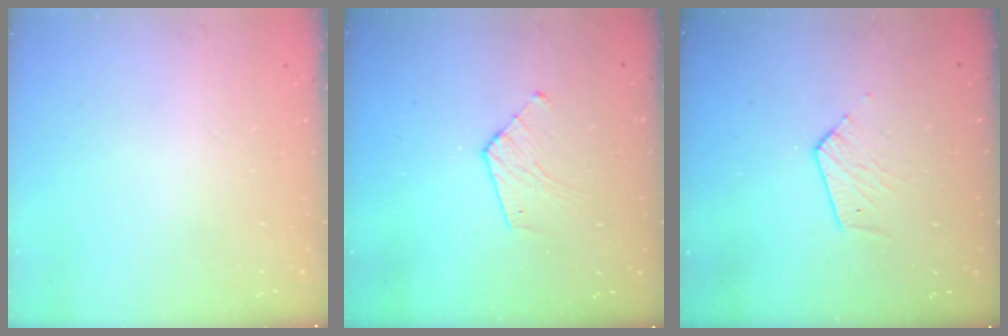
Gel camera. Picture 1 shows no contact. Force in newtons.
{"total": 6.0, "press": 5.9, "slide": 0.4}
{"total": 5.1, "press": 5.1, "slide": 0.3}